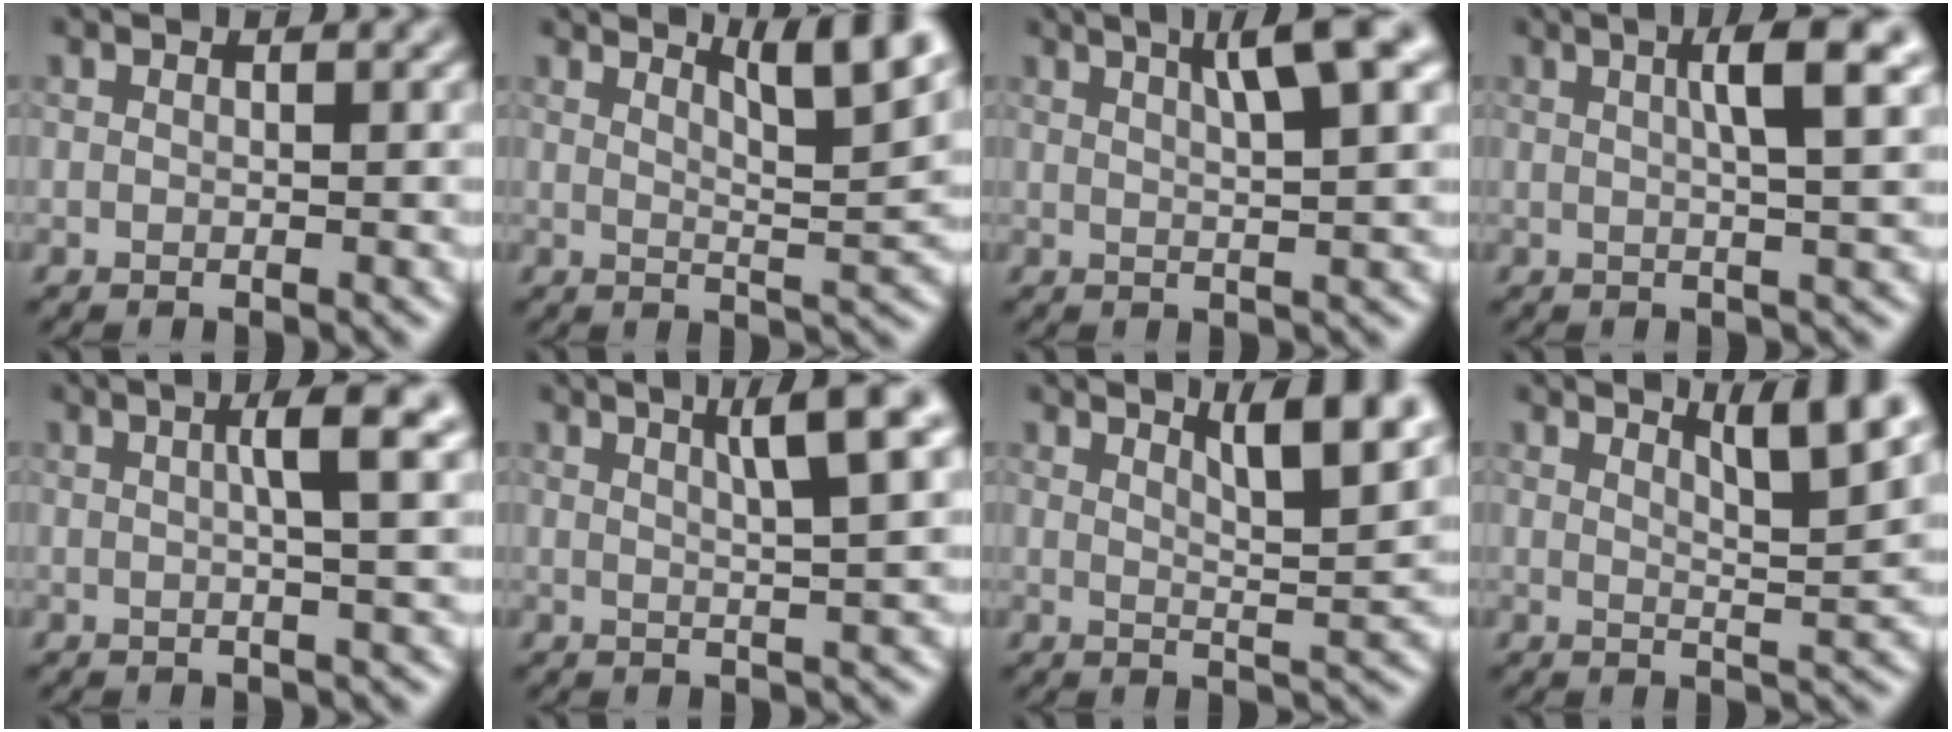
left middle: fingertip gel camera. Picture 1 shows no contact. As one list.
[{"total": 6.2, "force": [4.2, 1.1, 4.5], "torque": [-0.055, 0.006, 0.055]}, {"total": 5.6, "force": [2.6, 0.9, 4.9], "torque": [-0.069, 0.008, 0.040]}, {"total": 5.0, "force": [1.5, 0.8, 4.7], "torque": [-0.065, 0.010, 0.021]}, {"total": 4.1, "force": [1.0, 0.6, 3.9], "torque": [-0.056, 0.008, 0.012]}, {"total": 5.5, "force": [2.5, 0.9, 4.8], "torque": [-0.060, 0.012, 0.039]}, {"total": 6.8, "force": [4.0, 1.6, 5.3], "torque": [-0.056, 0.013, 0.052]}, {"total": 5.3, "force": [3.3, 0.9, 4.1], "torque": [-0.051, 0.003, 0.052]}]